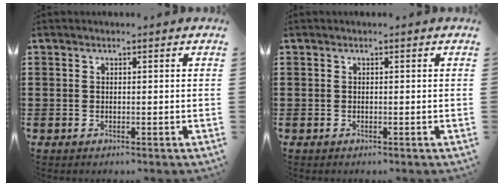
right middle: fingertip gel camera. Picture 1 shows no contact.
{"total": 0.0}